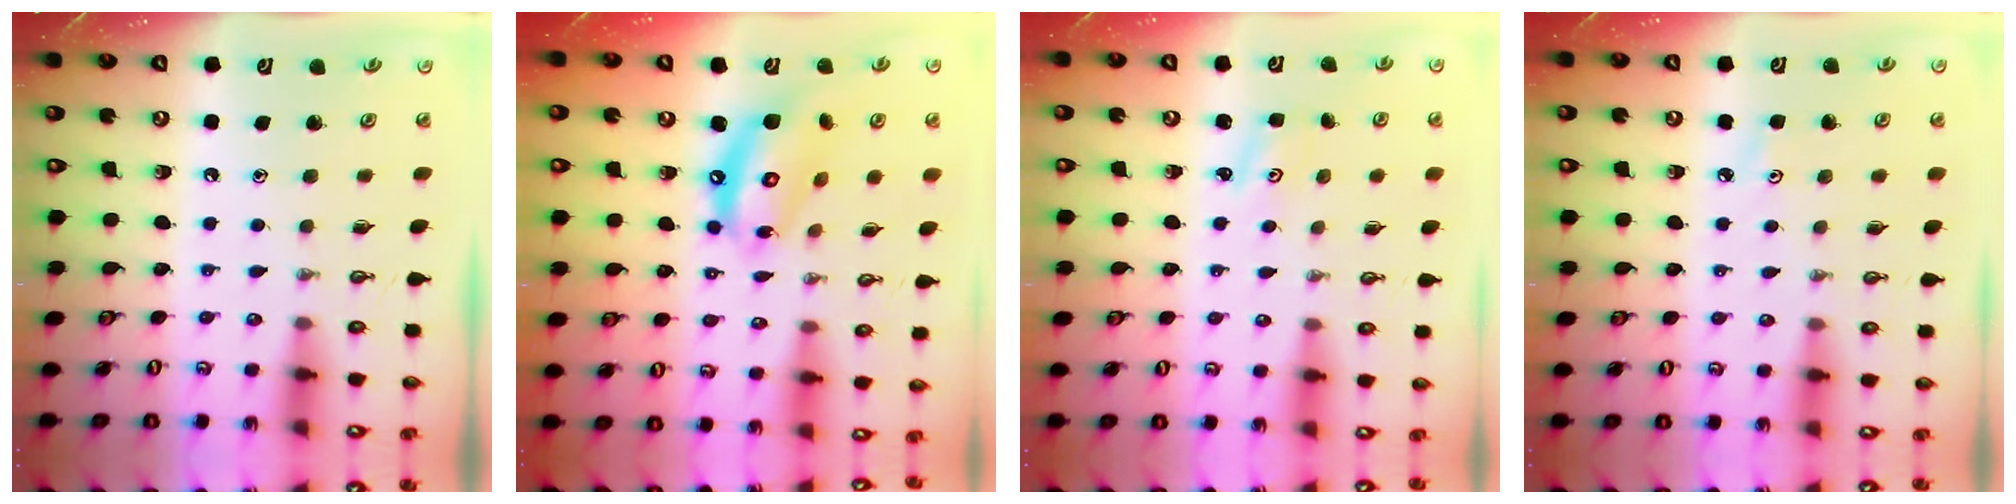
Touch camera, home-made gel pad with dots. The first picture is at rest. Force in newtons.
{"total": 13.4, "press": 13.4, "slide": 1.3}
{"total": 1.3, "press": 1.3, "slide": 0.2}
{"total": 2.8, "press": 2.8, "slide": 0.4}